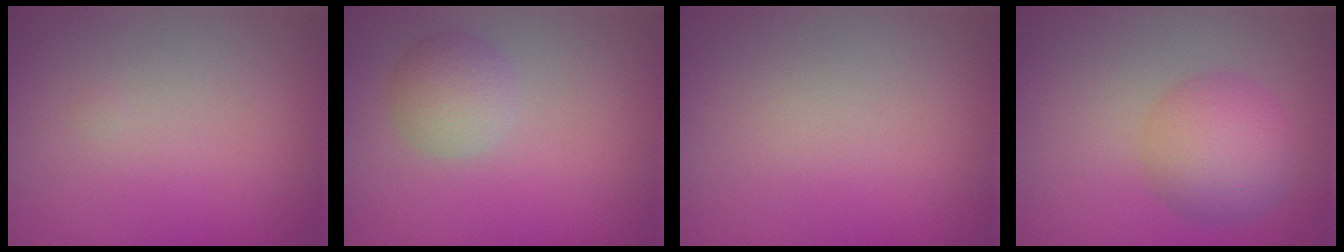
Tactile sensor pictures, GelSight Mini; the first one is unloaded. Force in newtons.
{"total": 2.4, "press": 2.4, "slide": 0.1}
{"total": 0.0}
{"total": 4.7, "press": 4.7, "slide": 0.1}